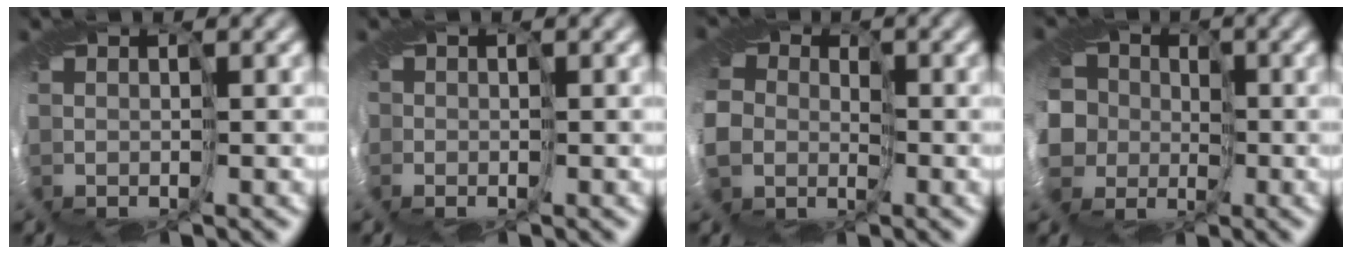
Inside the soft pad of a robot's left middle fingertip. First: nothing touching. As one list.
[{"total": 0.7, "force": [-0.1, 0.3, -0.7], "torque": [0.028, -0.007, -0.010]}, {"total": 8.1, "force": [-0.6, 7.3, 3.5], "torque": [-0.079, -0.018, -0.051]}, {"total": 8.7, "force": [-1.4, 7.6, 4.0], "torque": [-0.092, 0.005, -0.075]}]